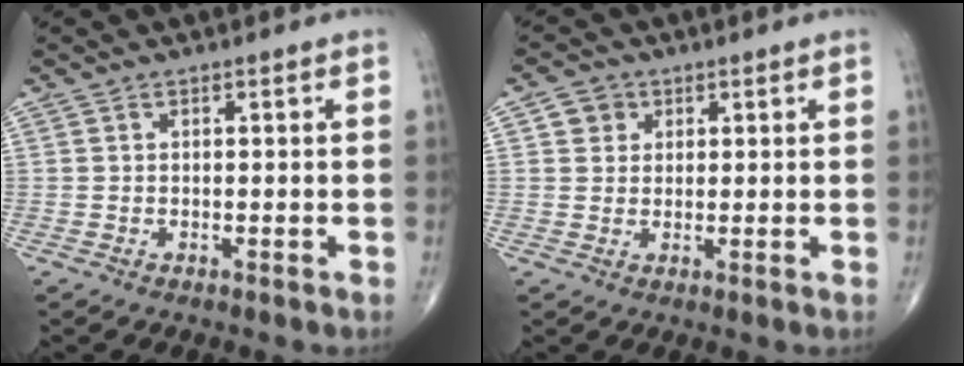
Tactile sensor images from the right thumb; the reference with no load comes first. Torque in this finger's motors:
{"motor_torque": [-0.61, 0.50, 0.20, 0.11, -0.01]}